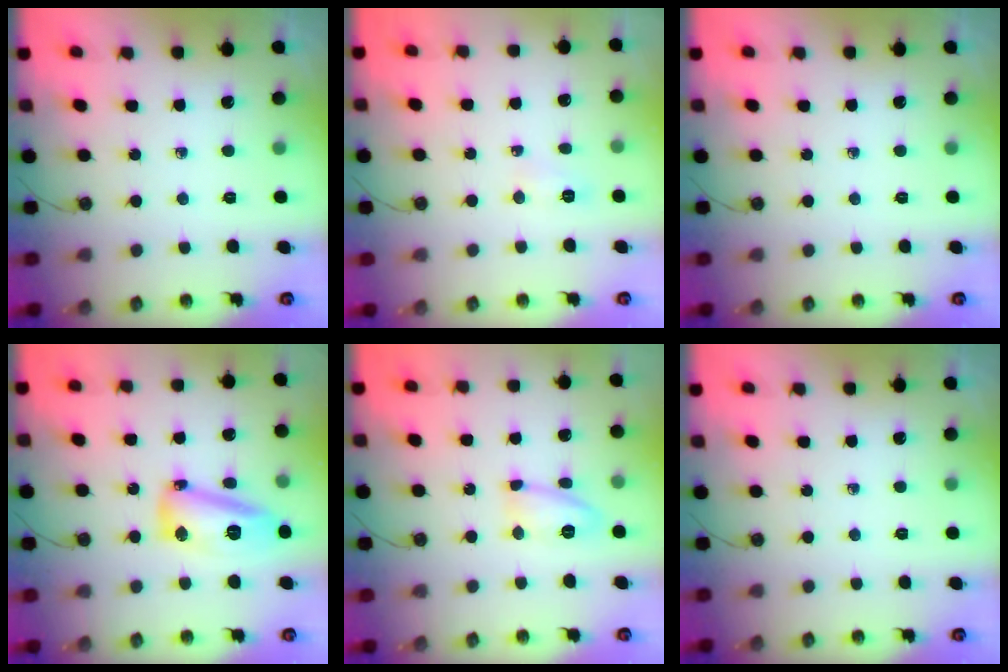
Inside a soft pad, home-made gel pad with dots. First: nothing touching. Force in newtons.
{"total": 9.1, "press": 5.0, "slide": 7.5}
{"total": 0.0}
{"total": 14.1, "press": 13.5, "slide": 4.1}
{"total": 10.3, "press": 10.3, "slide": 1.2}
{"total": 0.0}